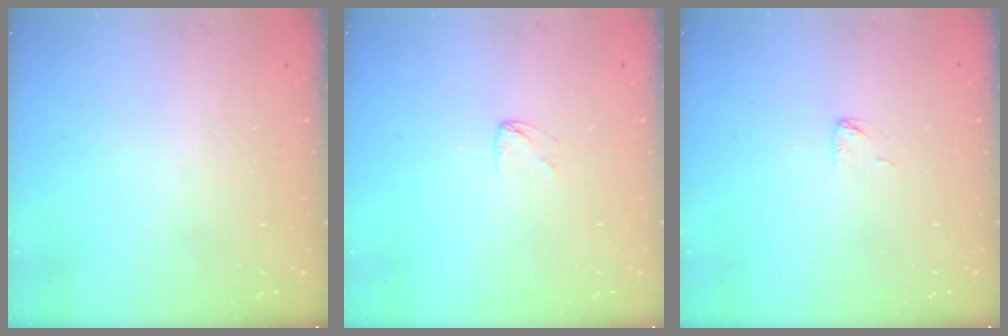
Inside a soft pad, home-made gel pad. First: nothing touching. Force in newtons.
{"total": 2.5, "press": 2.5, "slide": 0.2}
{"total": 2.8, "press": 2.7, "slide": 0.2}